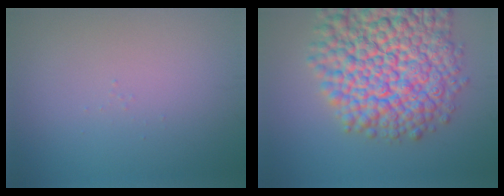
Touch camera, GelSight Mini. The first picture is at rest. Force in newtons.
{"total": 14.5, "press": 14.5, "slide": 0.5}